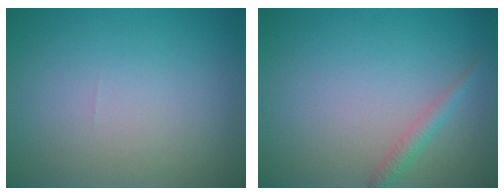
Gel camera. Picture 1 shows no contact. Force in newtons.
{"total": 1.5, "press": 1.5, "slide": 0.1}